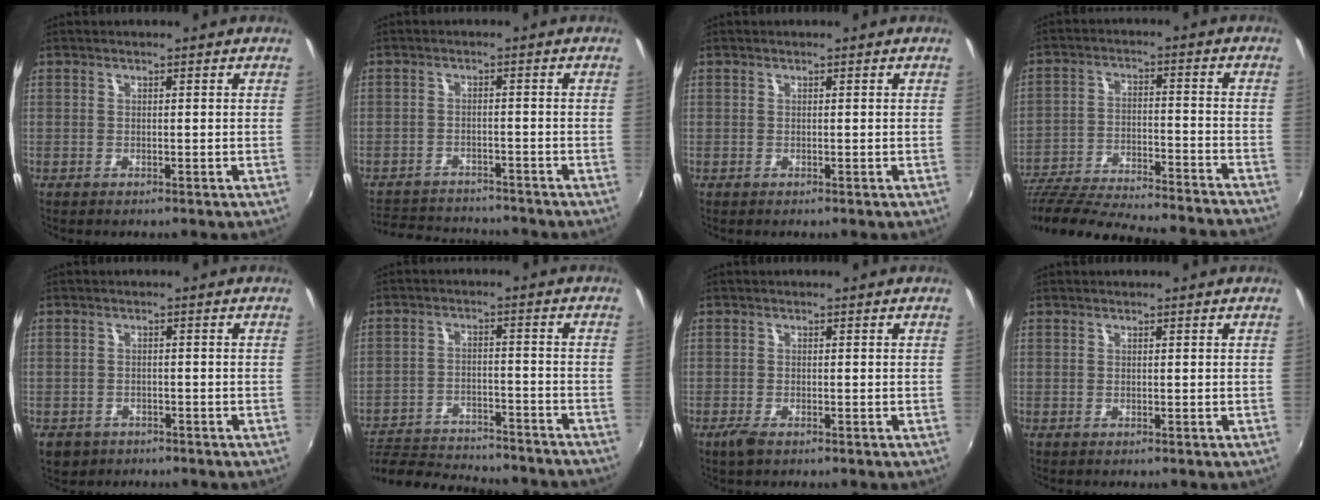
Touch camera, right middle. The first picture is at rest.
{"total": 11.0, "force": [-10.1, 3.3, 2.9], "torque": [-0.083, 0.010, -0.154]}
{"total": 0.0}
{"total": 29.6, "force": [-26.4, 4.1, 12.7], "torque": [-0.230, -0.051, -0.384]}
{"total": 4.8, "force": [-2.9, 3.4, 1.6], "torque": [-0.045, -0.010, -0.043]}
{"total": 24.4, "force": [-21.5, 5.7, 9.9], "torque": [-0.198, -0.024, -0.301]}
{"total": 2.4, "force": [-1.7, 0.8, 1.6], "torque": [-0.037, -0.007, -0.033]}
{"total": 0.0}